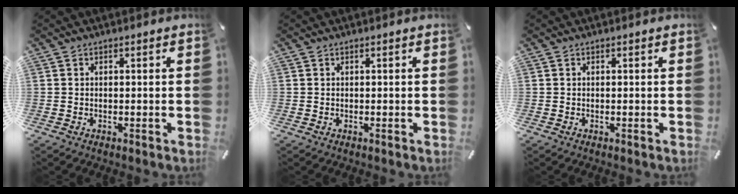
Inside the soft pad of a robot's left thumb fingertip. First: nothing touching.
{"total": 0.0}
{"total": 0.0}